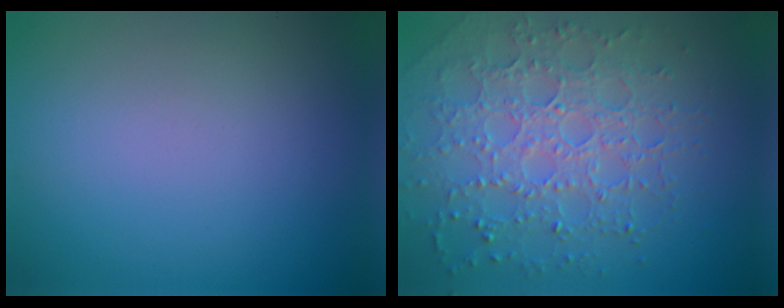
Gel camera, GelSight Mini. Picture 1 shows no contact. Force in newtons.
{"total": 7.3, "press": 5.4, "slide": 5.0}